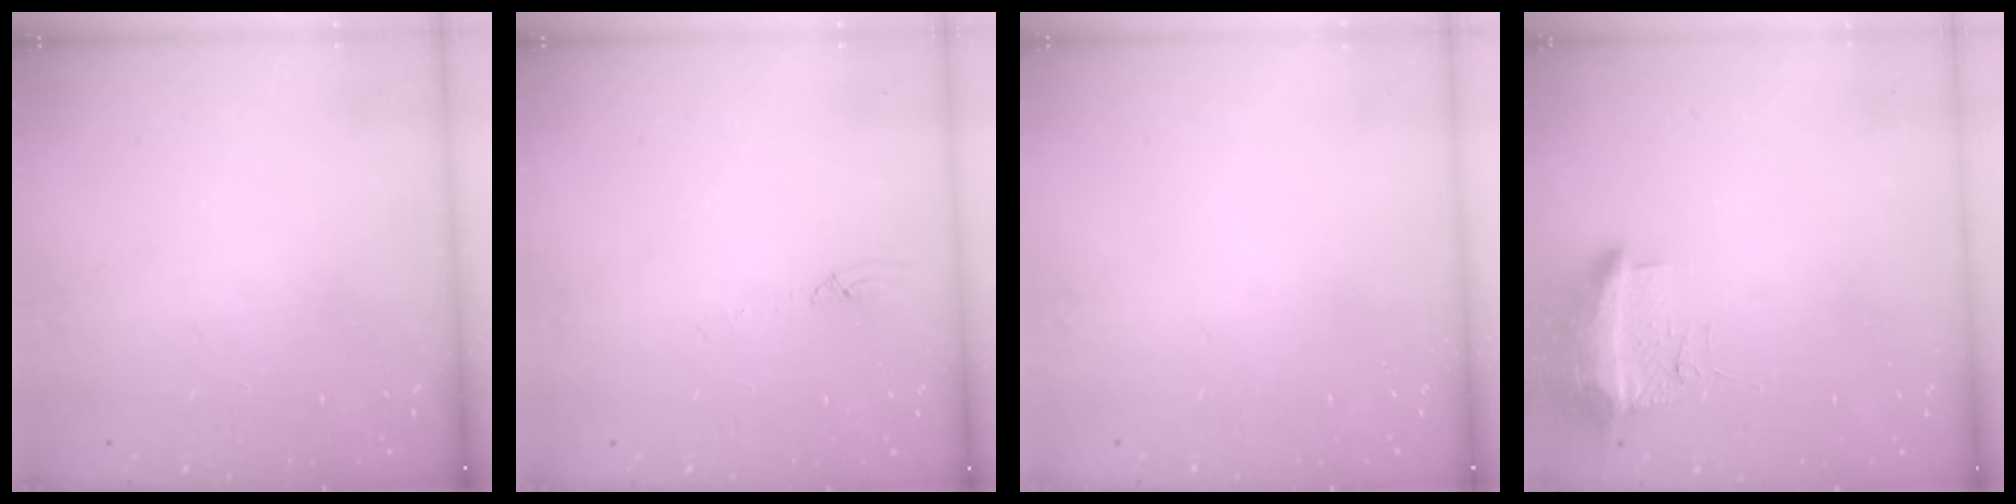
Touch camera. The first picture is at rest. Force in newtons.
{"total": 3.5, "press": 3.5, "slide": 0.4}
{"total": 0.0}
{"total": 10.0, "press": 9.9, "slide": 1.7}